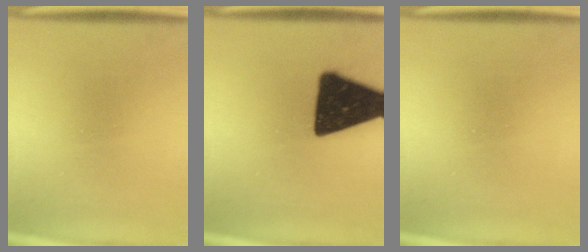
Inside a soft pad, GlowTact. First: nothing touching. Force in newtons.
{"total": 19.3}
{"total": 0.0}